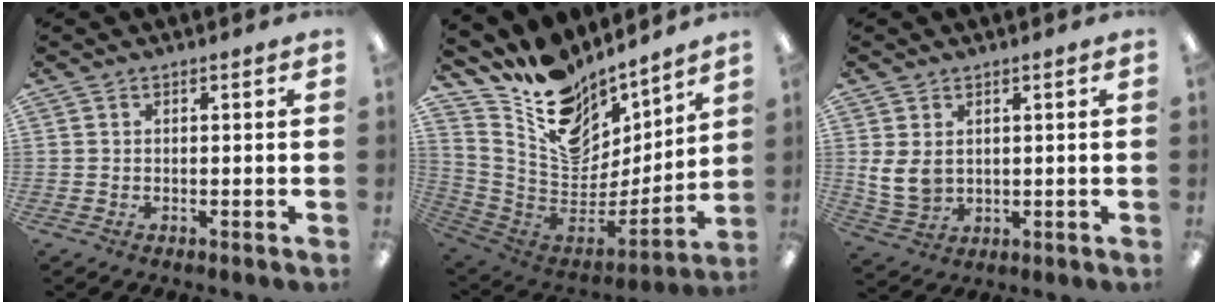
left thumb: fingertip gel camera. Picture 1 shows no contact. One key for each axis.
{"total": 14.6, "fx": 9.7, "fy": 9.5, "fz": 5.3, "tx": -0.097, "ty": -0.099, "tz": 0.181}
{"total": 6.3, "fx": 2.0, "fy": 4.6, "fz": 3.8, "tx": -0.103, "ty": -0.008, "tz": 0.037}